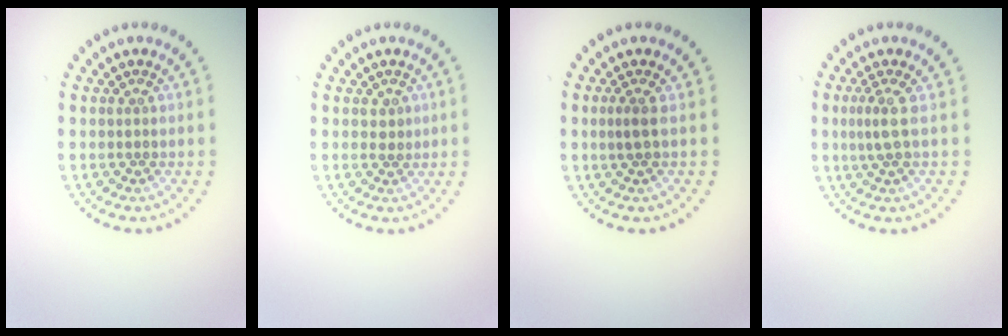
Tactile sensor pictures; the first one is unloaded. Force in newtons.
{"total": 1.0, "press": 0.8, "slide": 0.5}
{"total": 1.2, "press": 1.0, "slide": 0.7}
{"total": 1.8, "press": 1.3, "slide": 1.1}